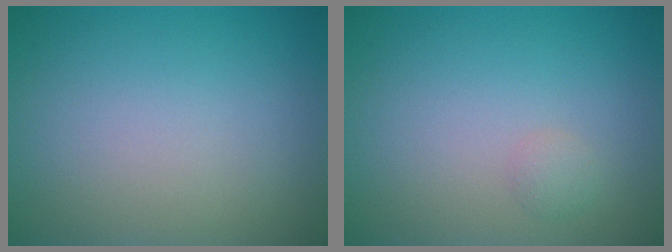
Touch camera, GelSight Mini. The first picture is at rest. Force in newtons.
{"total": 0.8, "press": 0.8, "slide": 0.0}